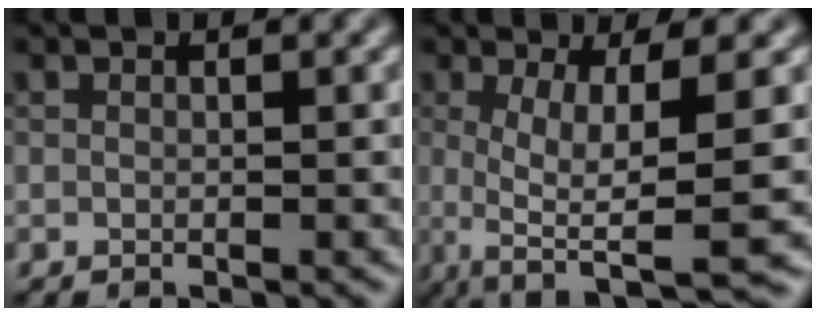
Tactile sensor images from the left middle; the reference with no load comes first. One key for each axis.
{"total": 8.9, "fx": -1.4, "fy": 2.0, "fz": 8.6, "tx": -0.129, "ty": -0.003, "tz": -0.018}